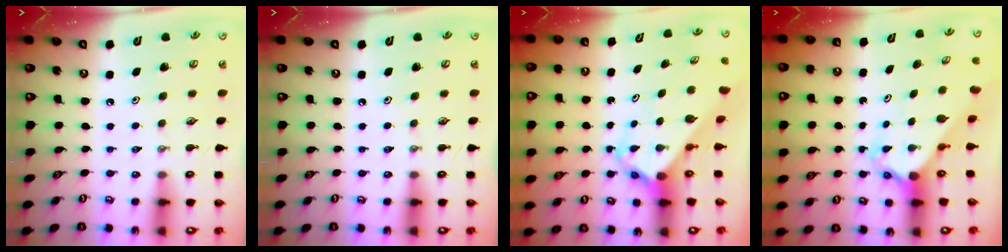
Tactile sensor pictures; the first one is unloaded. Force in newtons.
{"total": 0.0}
{"total": 3.7, "press": 3.7, "slide": 0.3}
{"total": 2.8, "press": 2.8, "slide": 0.1}